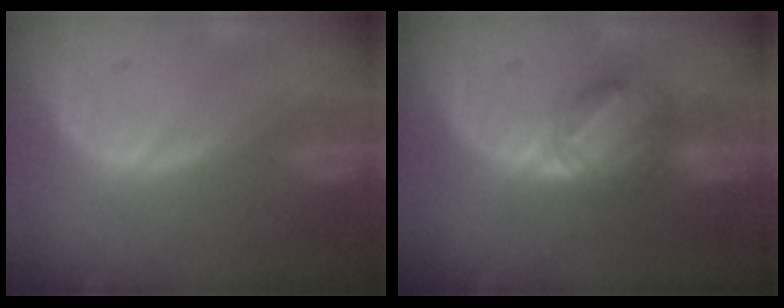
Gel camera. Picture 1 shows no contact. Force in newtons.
{"total": 6.1, "press": 5.3, "slide": 3.0}